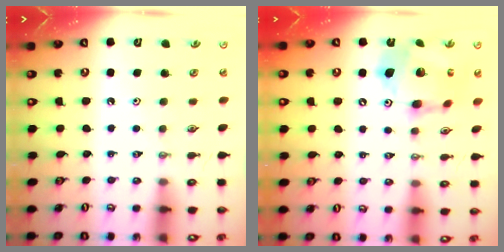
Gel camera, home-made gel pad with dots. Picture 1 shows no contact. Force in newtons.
{"total": 14.9, "press": 14.8, "slide": 1.4}